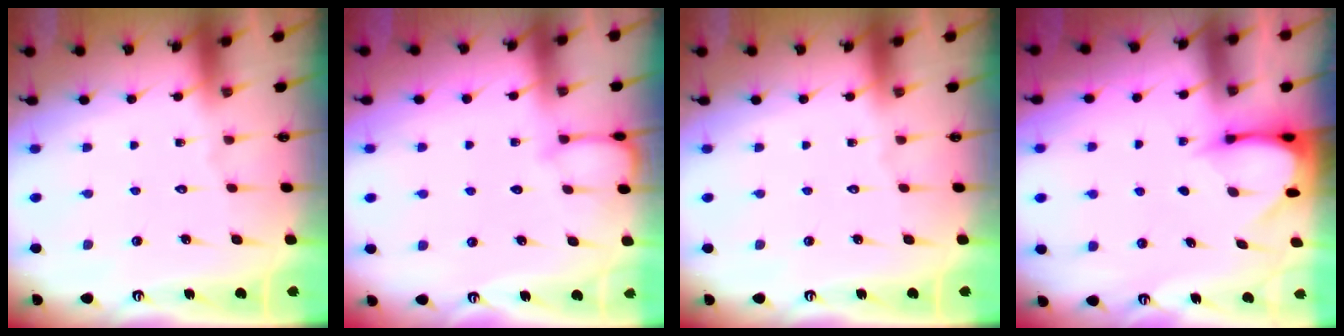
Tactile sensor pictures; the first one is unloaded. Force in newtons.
{"total": 3.2, "press": 3.2, "slide": 0.5}
{"total": 0.0}
{"total": 3.8, "press": 3.8, "slide": 0.2}